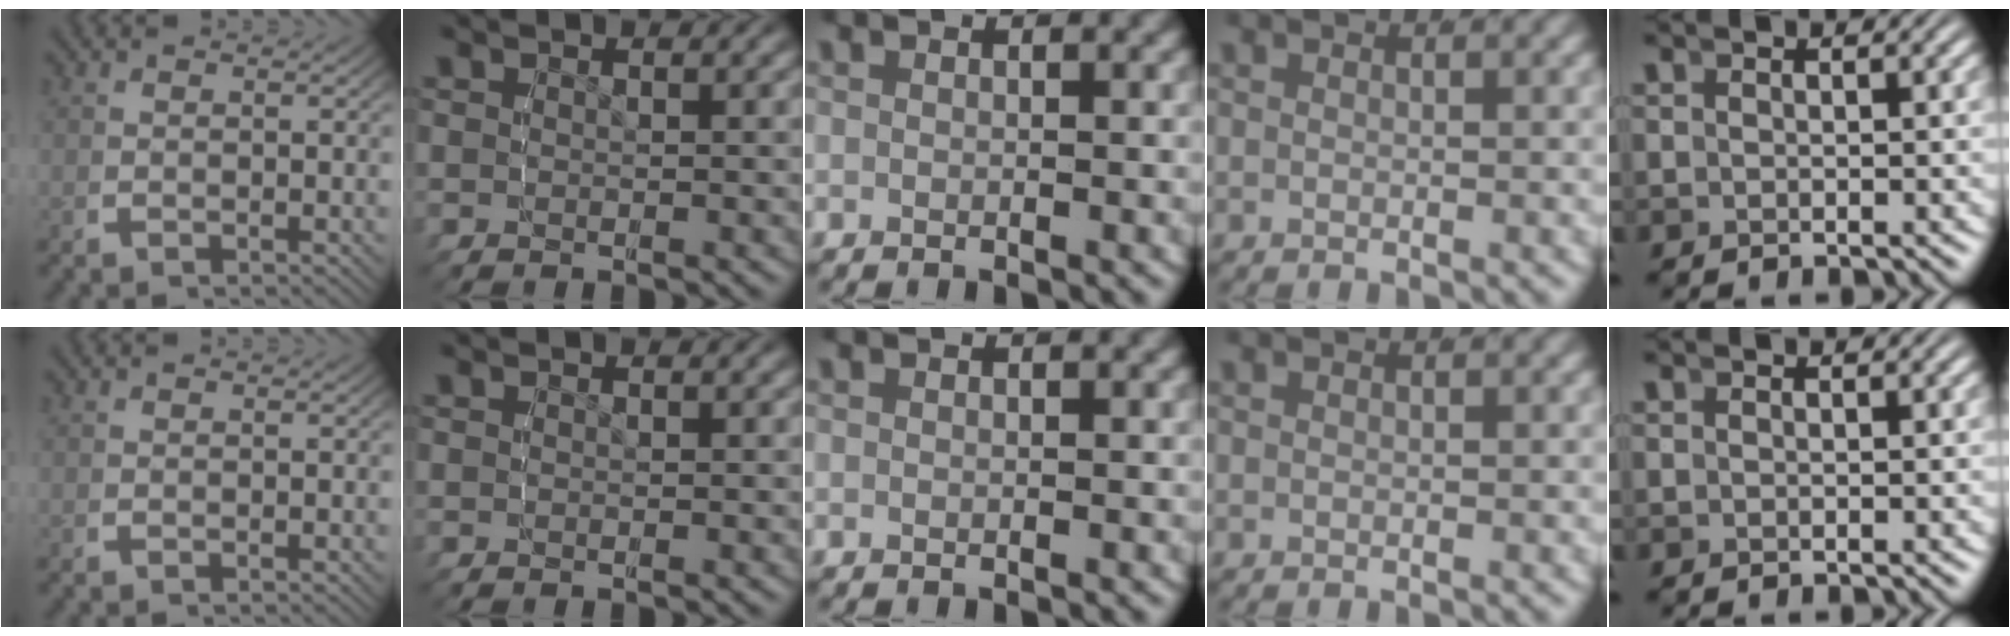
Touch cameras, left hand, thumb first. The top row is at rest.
{}